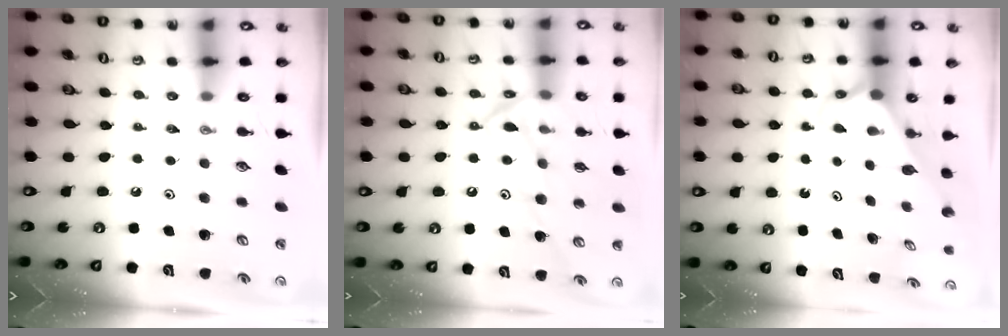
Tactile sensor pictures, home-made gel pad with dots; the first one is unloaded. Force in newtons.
{"total": 14.1, "press": 14.1, "slide": 0.9}
{"total": 2.6, "press": 2.6, "slide": 0.2}